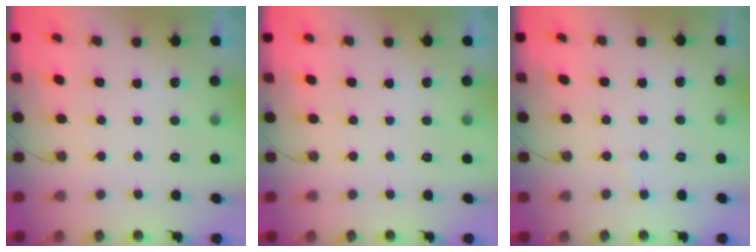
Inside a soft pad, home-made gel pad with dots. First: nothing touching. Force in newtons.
{"total": 0.0}
{"total": 3.1, "press": 3.0, "slide": 0.6}